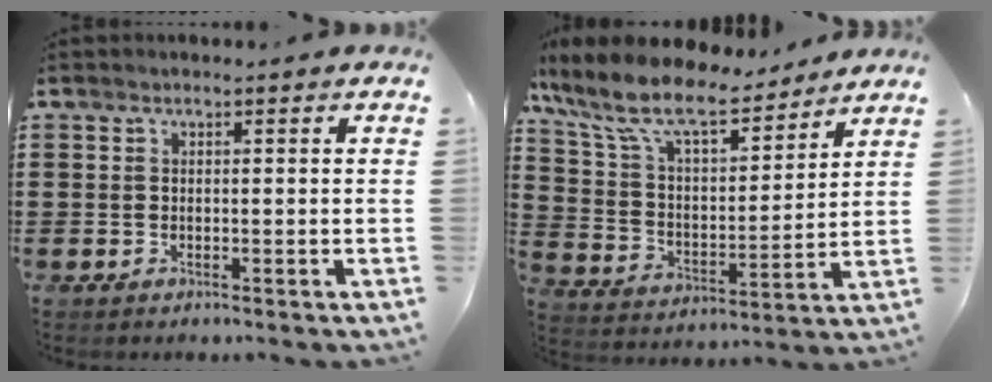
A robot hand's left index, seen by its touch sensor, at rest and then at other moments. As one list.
[{"total": 11.1, "force": [9.5, 2.4, 5.2], "torque": [-0.141, -0.052, 0.165]}]